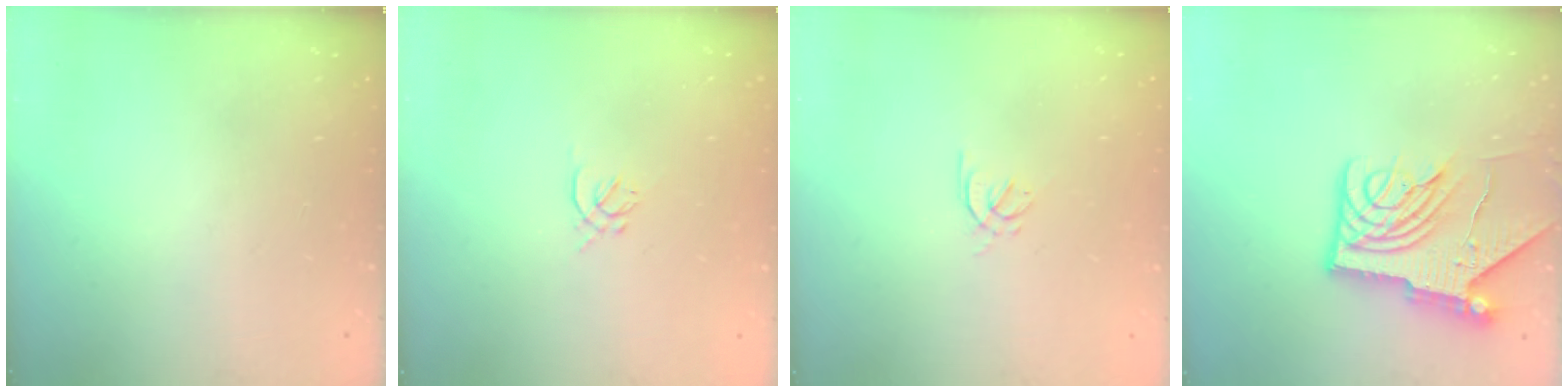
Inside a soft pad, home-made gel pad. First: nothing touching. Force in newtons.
{"total": 1.0, "press": 0.9, "slide": 0.4}
{"total": 2.1, "press": 2.0, "slide": 0.6}
{"total": 13.5, "press": 13.4, "slide": 1.6}